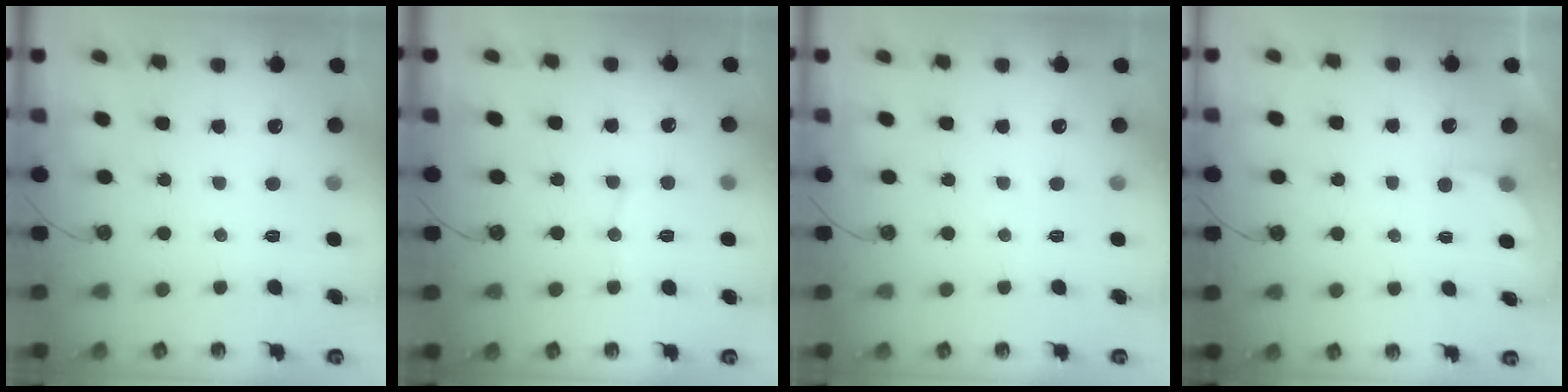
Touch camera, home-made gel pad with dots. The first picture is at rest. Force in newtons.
{"total": 6.8, "press": 6.8, "slide": 0.5}
{"total": 0.0}
{"total": 2.6, "press": 2.6, "slide": 0.1}